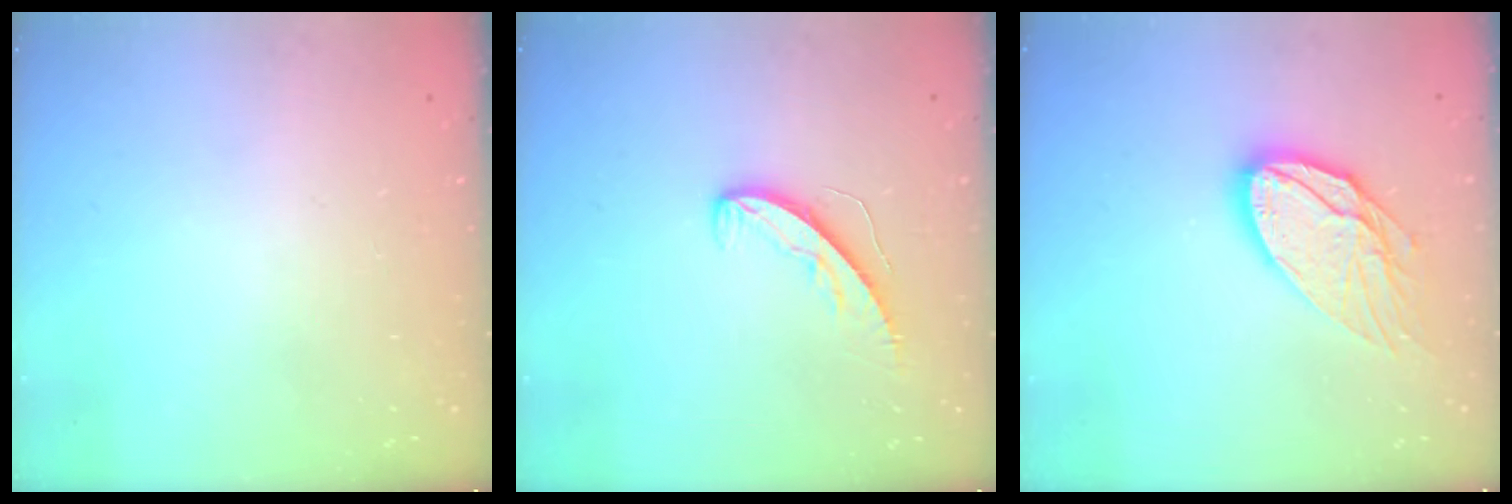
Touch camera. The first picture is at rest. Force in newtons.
{"total": 6.8, "press": 6.8, "slide": 0.5}
{"total": 15.3, "press": 15.2, "slide": 1.3}